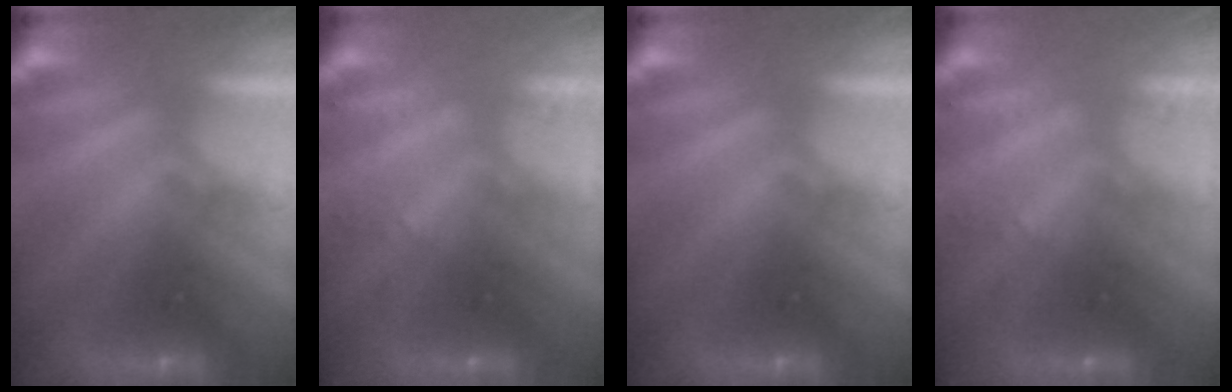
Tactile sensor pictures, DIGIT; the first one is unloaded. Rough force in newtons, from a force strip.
{"total": 2.2}
{"total": 0.0}
{"total": 2.2}